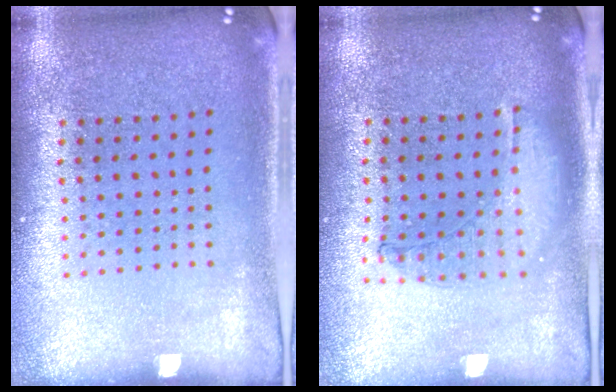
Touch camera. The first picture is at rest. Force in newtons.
{"total": 1.0, "press": 1.0, "slide": 0.2}